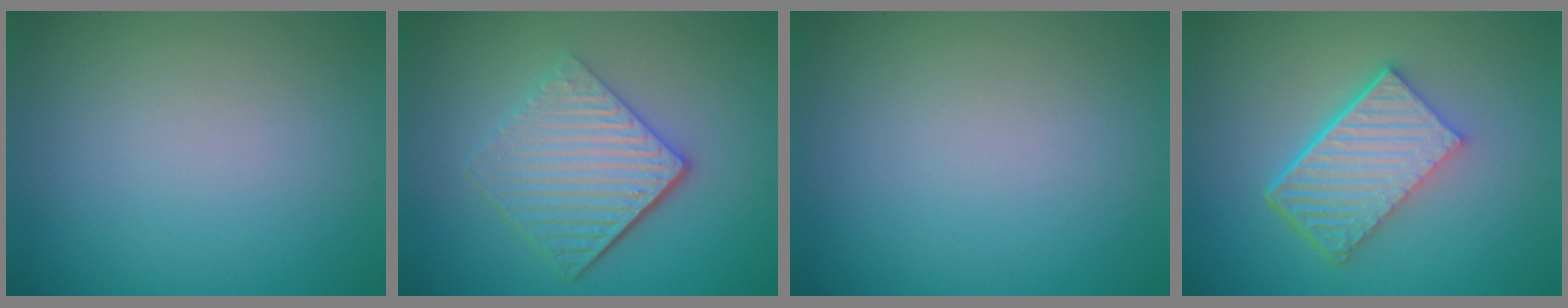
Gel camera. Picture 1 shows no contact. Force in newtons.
{"total": 5.8, "press": 4.0, "slide": 4.2}
{"total": 0.0}
{"total": 6.3, "press": 4.3, "slide": 4.7}